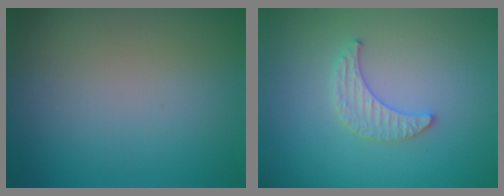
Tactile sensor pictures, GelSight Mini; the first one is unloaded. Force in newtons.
{"total": 2.2, "press": 2.2, "slide": 0.5}